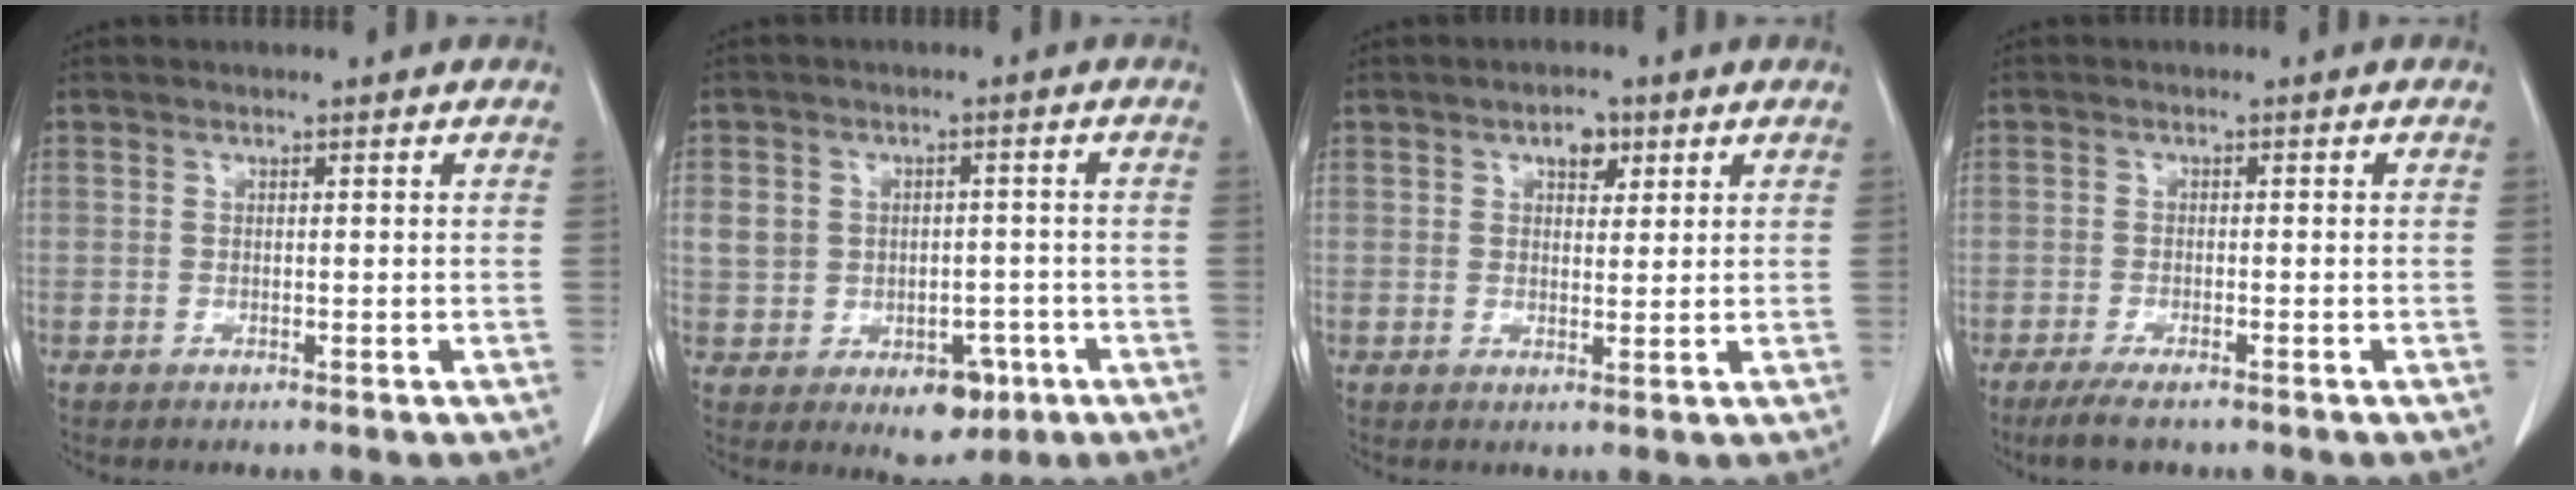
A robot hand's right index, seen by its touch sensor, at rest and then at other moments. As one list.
[{"total": 9.1, "force": [-2.3, 7.3, 5.0], "torque": [-0.063, 0.018, -0.016]}, {"total": 3.2, "force": [1.7, 1.8, 2.1], "torque": [-0.030, 0.004, 0.025]}, {"total": 4.3, "force": [-3.2, 0.8, 2.7], "torque": [-0.051, -0.009, -0.053]}]